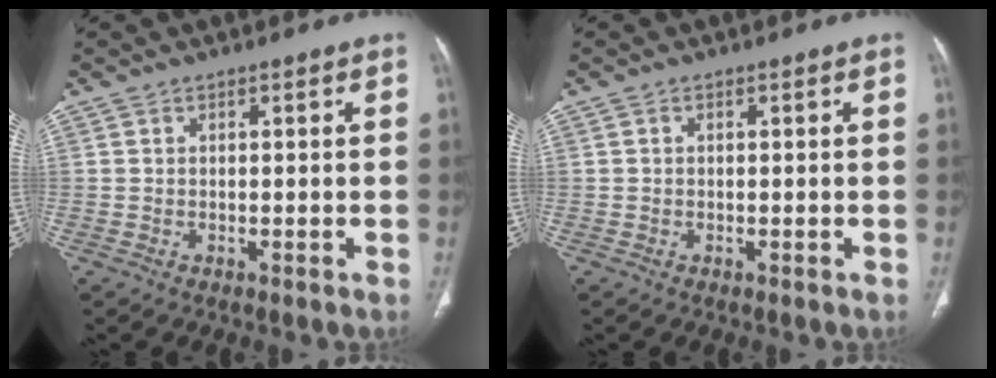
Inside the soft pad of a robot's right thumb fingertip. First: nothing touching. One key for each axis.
{"total": 0.0}